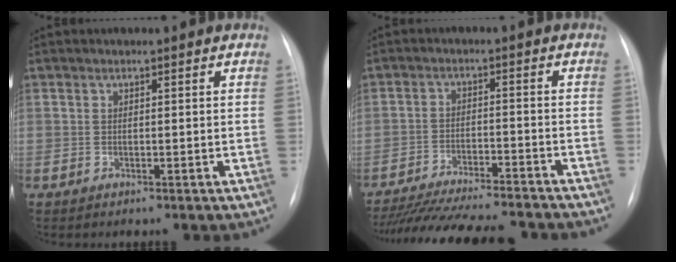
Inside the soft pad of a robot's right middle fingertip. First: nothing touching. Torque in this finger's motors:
{"motor_torque": [0.66, -0.64, 0.22, 0.12]}